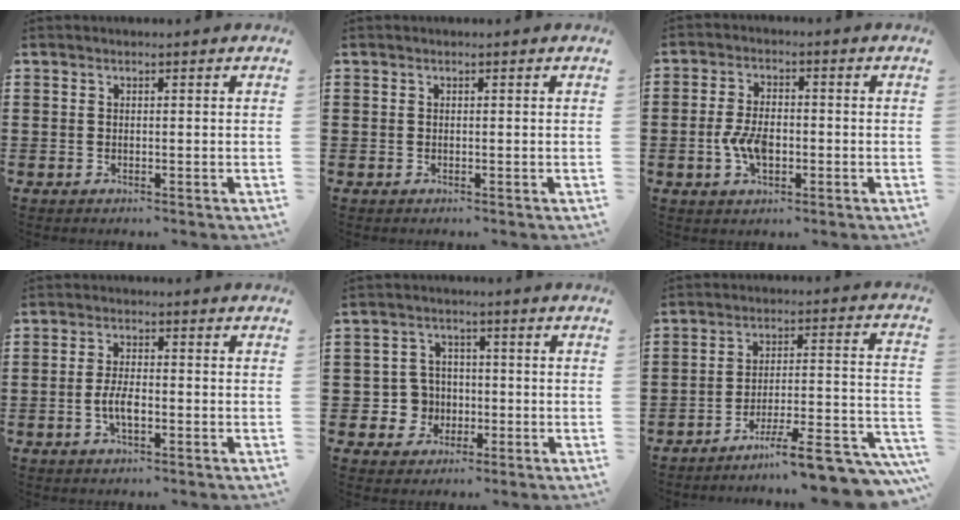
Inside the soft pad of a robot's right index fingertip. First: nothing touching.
{"total": 0.0}
{"total": 5.2, "force": [-1.2, 2.6, 4.3], "torque": [-0.098, -0.003, -0.024]}
{"total": 3.9, "force": [-1.1, 1.5, 3.5], "torque": [-0.082, -0.002, -0.026]}
{"total": 5.2, "force": [-1.0, 4.9, 1.5], "torque": [-0.059, 0.009, -0.022]}
{"total": 10.8, "force": [-8.6, 1.1, 6.3], "torque": [-0.083, 0.016, -0.159]}